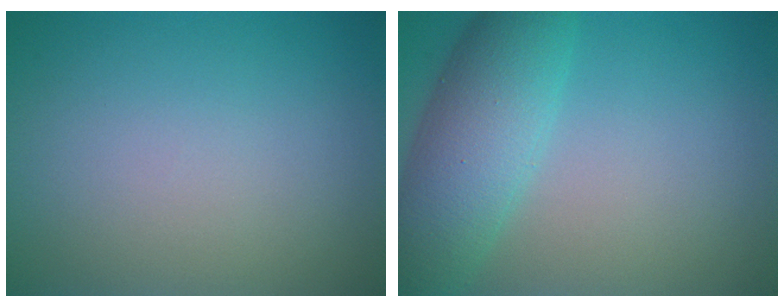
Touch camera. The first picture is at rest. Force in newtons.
{"total": 6.9, "press": 6.9, "slide": 0.3}